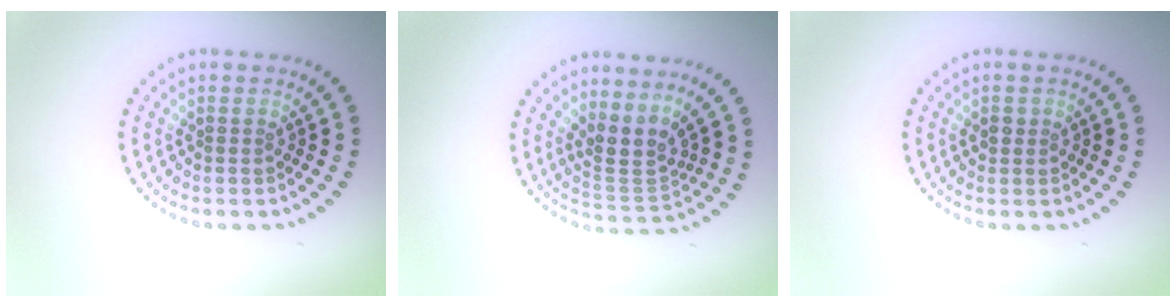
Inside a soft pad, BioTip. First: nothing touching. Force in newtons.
{"total": 3.0, "press": 2.1, "slide": 2.1}
{"total": 0.9, "press": 0.8, "slide": 0.5}